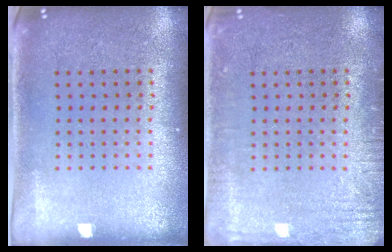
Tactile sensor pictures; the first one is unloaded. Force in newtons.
{"total": 2.5, "press": 2.5, "slide": 0.3}